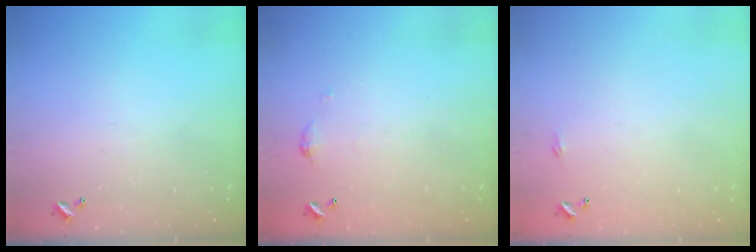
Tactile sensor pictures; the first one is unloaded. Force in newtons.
{"total": 3.5, "press": 3.5, "slide": 0.6}
{"total": 2.2, "press": 2.1, "slide": 0.4}